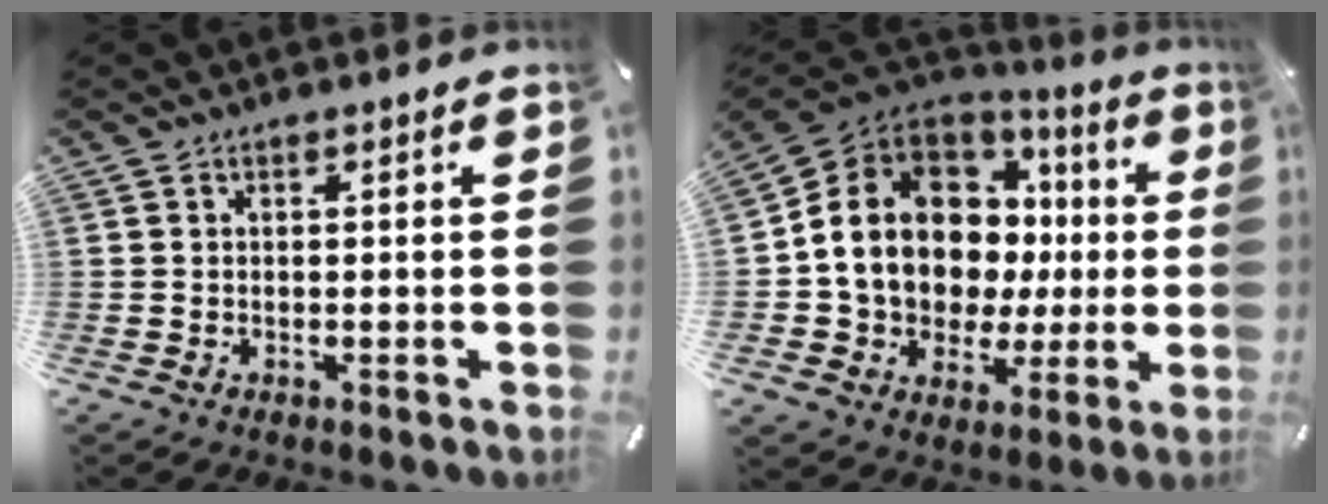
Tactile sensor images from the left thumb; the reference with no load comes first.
{"total": 15.4, "force": [1.9, 12.8, 8.4], "torque": [-0.159, -0.028, 0.048]}